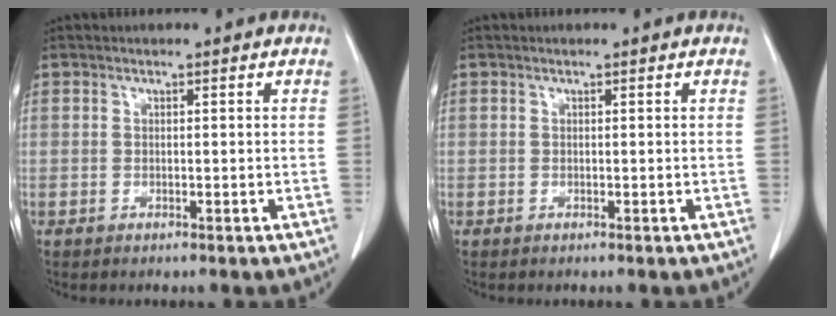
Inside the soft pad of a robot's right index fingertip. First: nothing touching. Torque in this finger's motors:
{"motor_torque": [0.00, 0.00, 0.00, 0.00]}